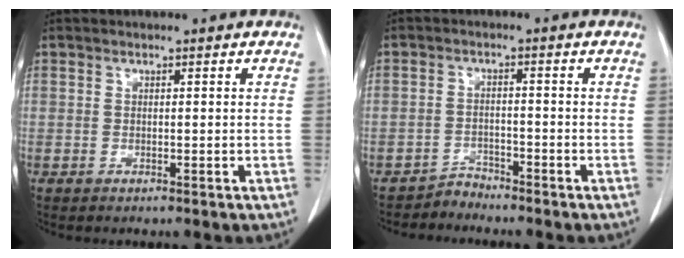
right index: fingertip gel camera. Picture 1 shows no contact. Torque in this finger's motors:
{"motor_torque": [-0.84, 0.04, -0.28, -0.08]}